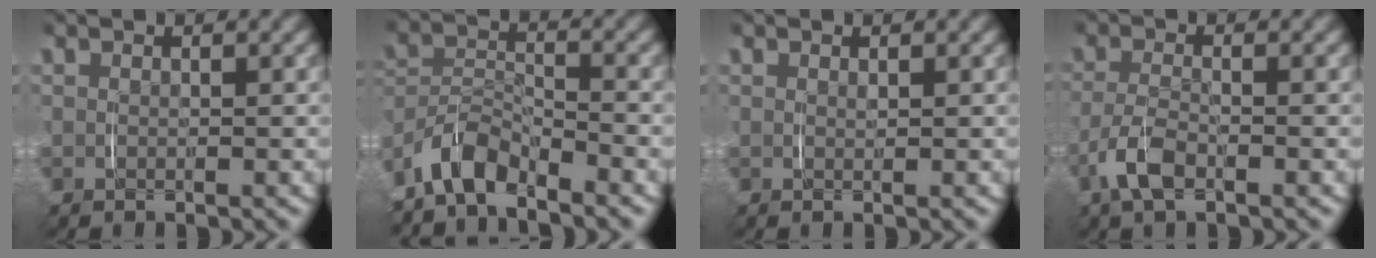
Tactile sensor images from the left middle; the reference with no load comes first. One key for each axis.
{"total": 4.8, "fx": -4.5, "fy": 1.4, "fz": 0.9, "tx": -0.024, "ty": 0.001, "tz": -0.090}
{"total": 0.0}
{"total": 2.8, "fx": -2.1, "fy": 0.6, "fz": 1.7, "tx": -0.046, "ty": -0.010, "tz": -0.035}